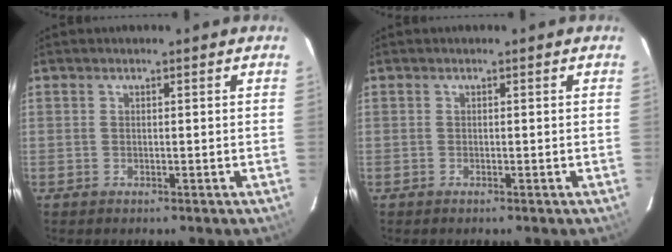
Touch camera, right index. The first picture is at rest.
{"total": 0.0}